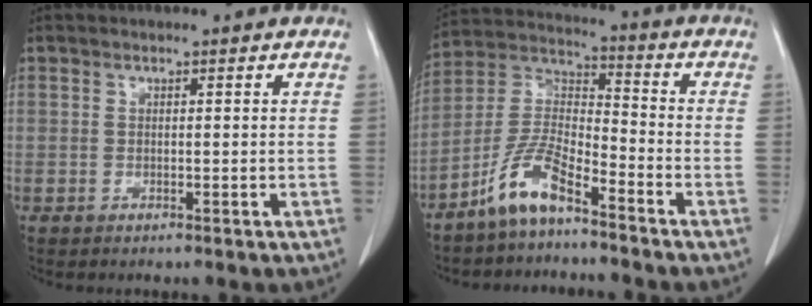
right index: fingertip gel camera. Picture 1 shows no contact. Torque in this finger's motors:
{"motor_torque": [1.33, -0.80, 0.24, 0.16]}